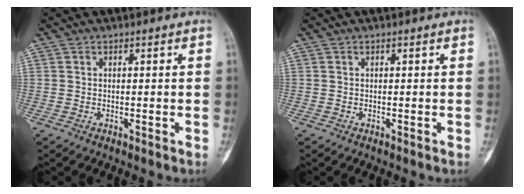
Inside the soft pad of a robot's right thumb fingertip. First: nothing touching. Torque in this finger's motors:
{"motor_torque": [0.02, 0.02, 0.00, 0.00, 0.00]}